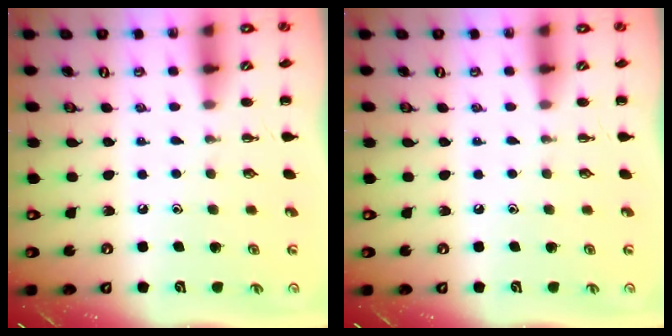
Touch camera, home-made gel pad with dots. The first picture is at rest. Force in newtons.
{"total": 0.0}